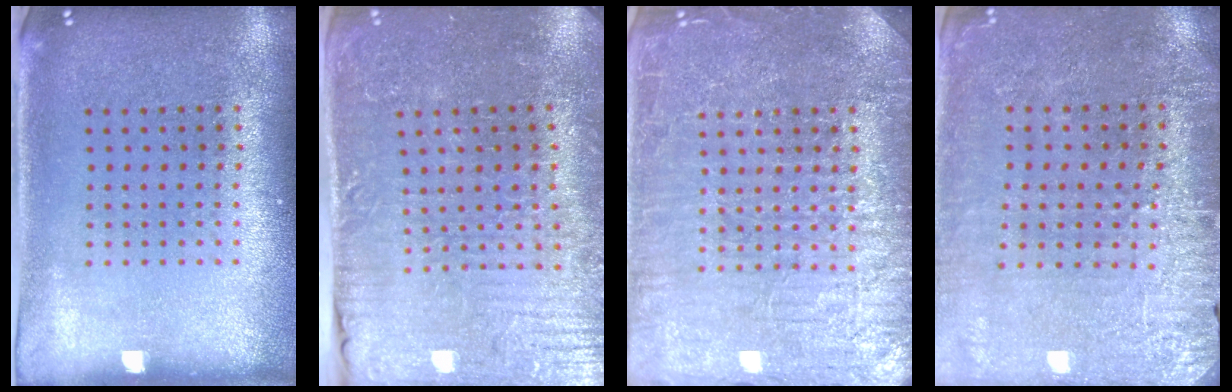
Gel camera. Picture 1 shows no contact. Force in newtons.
{"total": 4.0, "press": 4.0, "slide": 0.3}
{"total": 7.1, "press": 7.1, "slide": 1.0}
{"total": 3.0, "press": 3.0, "slide": 0.6}